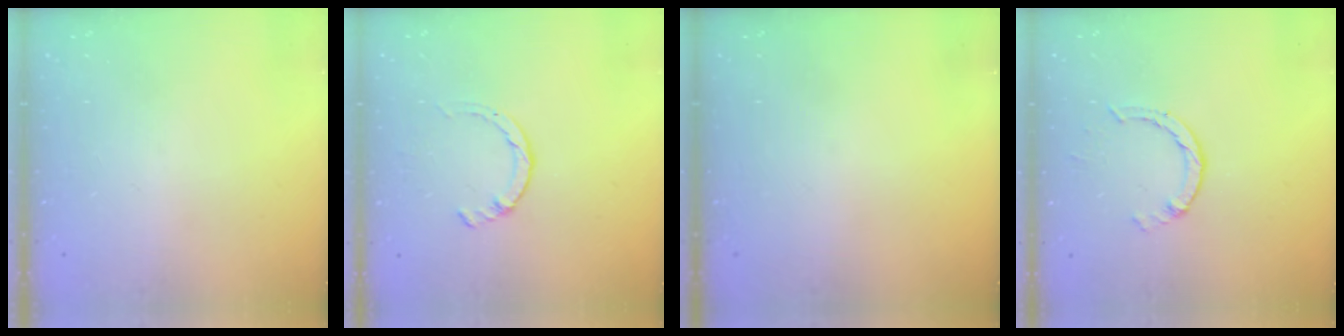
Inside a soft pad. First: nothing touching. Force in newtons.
{"total": 1.4, "press": 1.3, "slide": 0.3}
{"total": 0.0}
{"total": 1.4, "press": 1.4, "slide": 0.2}